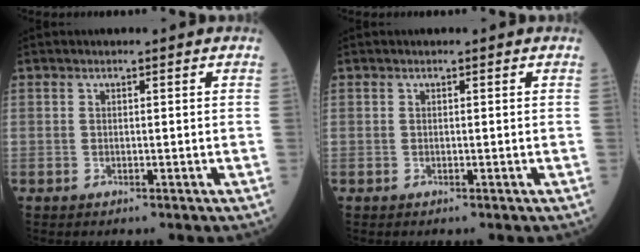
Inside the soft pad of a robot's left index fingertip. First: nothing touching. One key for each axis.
{"total": 0.0}